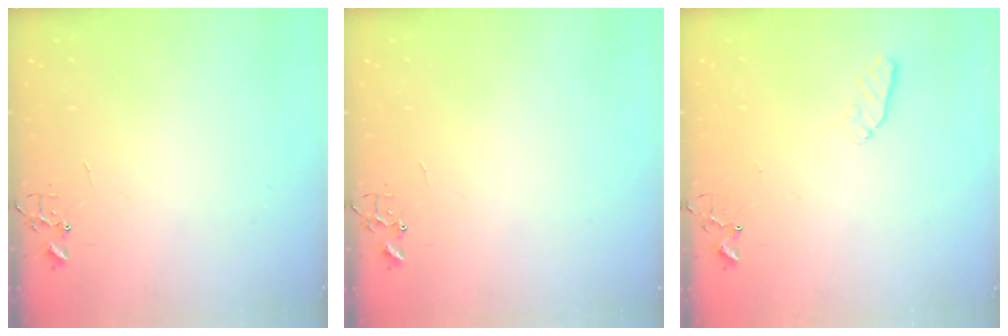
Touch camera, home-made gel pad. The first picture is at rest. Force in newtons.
{"total": 0.0}
{"total": 5.6, "press": 5.5, "slide": 1.0}